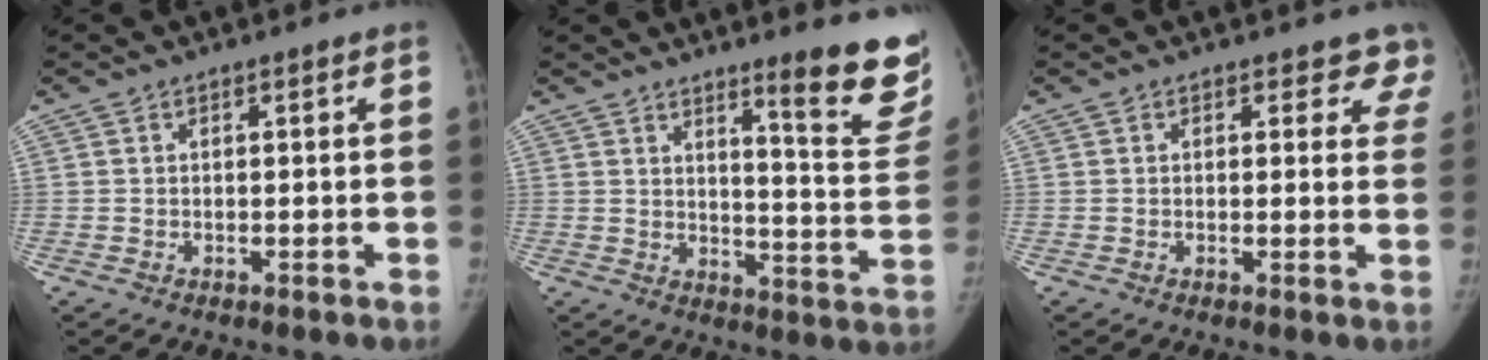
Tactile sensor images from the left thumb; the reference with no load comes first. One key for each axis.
{"total": 15.6, "fx": 11.0, "fy": 2.4, "fz": 10.9, "tx": -0.102, "ty": -0.092, "tz": 0.147}
{"total": 5.1, "fx": 4.4, "fy": 2.5, "fz": 0.5, "tx": 0.042, "ty": -0.018, "tz": 0.024}